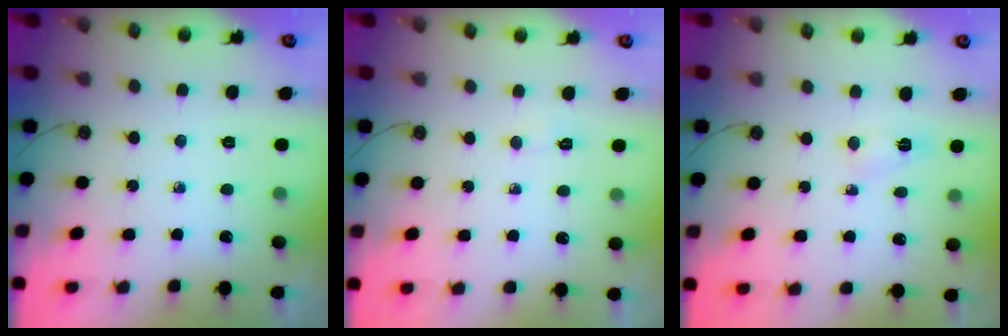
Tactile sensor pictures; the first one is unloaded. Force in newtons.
{"total": 2.5, "press": 2.5, "slide": 0.3}
{"total": 3.9, "press": 3.9, "slide": 0.7}